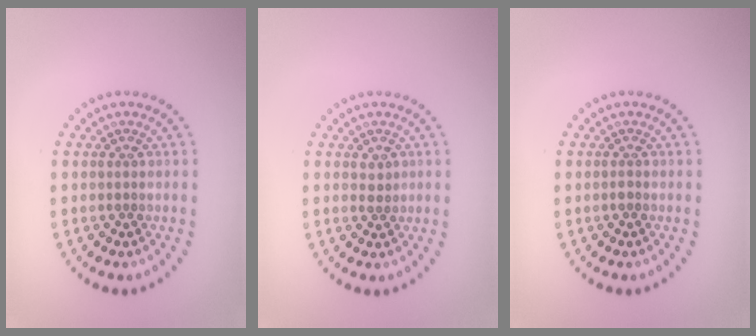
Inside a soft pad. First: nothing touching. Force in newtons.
{"total": 1.0, "press": 0.9, "slide": 0.4}
{"total": 0.5, "press": 0.3, "slide": 0.4}